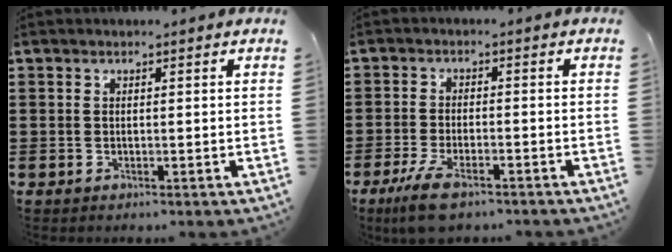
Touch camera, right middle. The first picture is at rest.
{"total": 5.7, "force": [-4.0, 1.5, 3.7], "torque": [-0.087, -0.002, -0.078]}